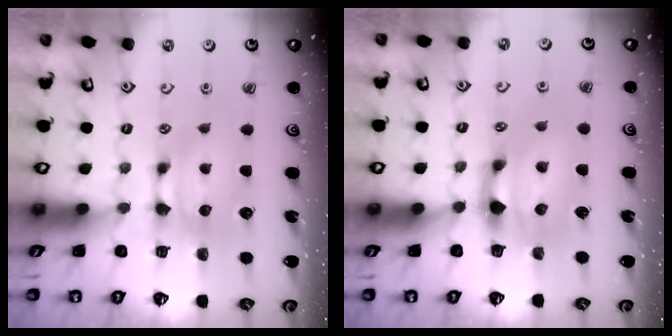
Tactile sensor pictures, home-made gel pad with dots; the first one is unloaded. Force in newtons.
{"total": 2.4, "press": 1.6, "slide": 1.7}